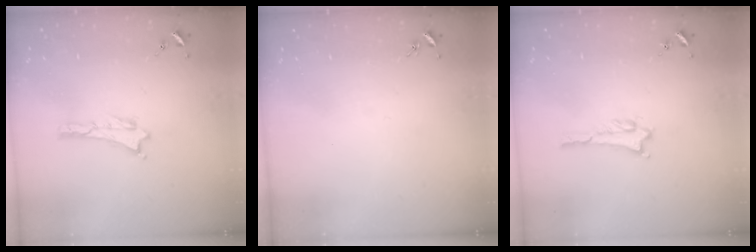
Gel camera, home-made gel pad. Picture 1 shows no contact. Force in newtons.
{"total": 0.0}
{"total": 0.6, "press": 0.6, "slide": 0.1}